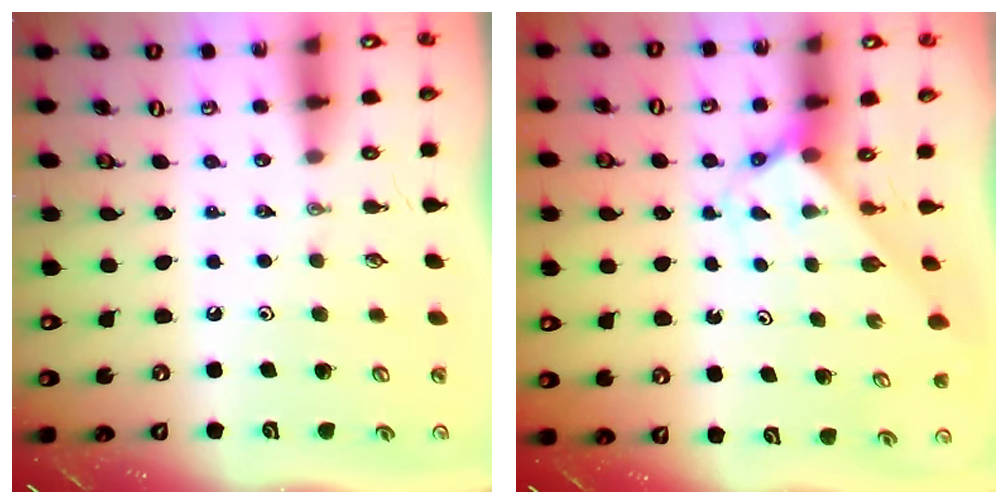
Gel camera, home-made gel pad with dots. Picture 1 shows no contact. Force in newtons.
{"total": 2.4, "press": 2.4, "slide": 0.2}